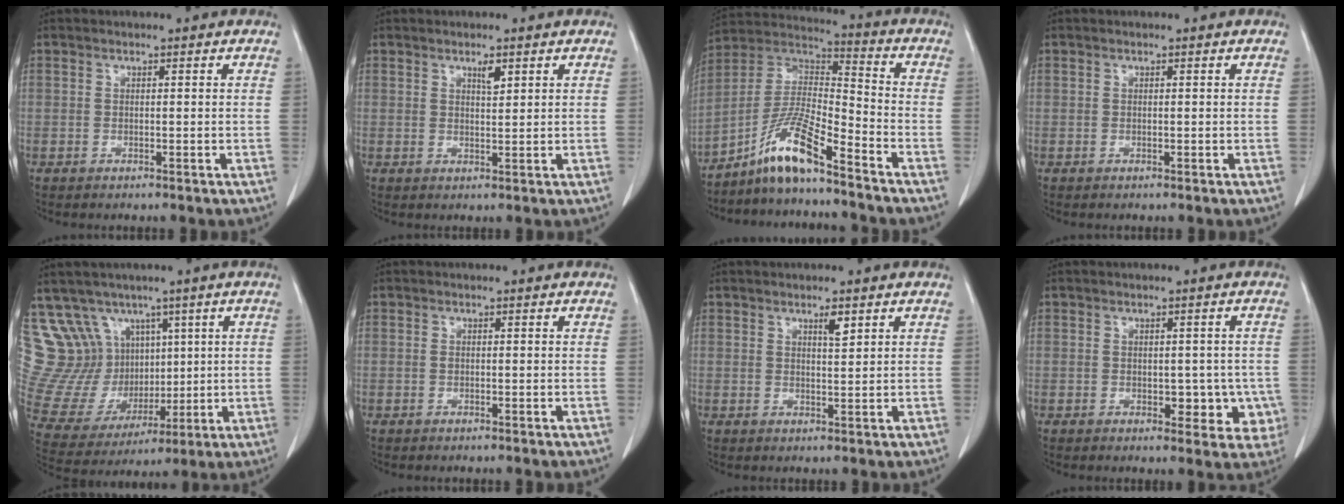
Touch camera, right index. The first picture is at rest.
{"total": 1.9, "force": [1.1, 0.5, 1.4], "torque": [-0.024, -0.002, 0.020]}
{"total": 11.1, "force": [-8.0, 0.7, 7.6], "torque": [-0.159, 0.007, -0.154]}
{"total": 0.0}
{"total": 17.8, "force": [9.2, 13.9, 6.4], "torque": [-0.158, 0.068, 0.210]}
{"total": 0.0}
{"total": 2.0, "force": [1.2, 0.3, 1.5], "torque": [-0.028, -0.003, 0.021]}
{"total": 5.3, "force": [-0.9, 3.7, 3.7], "torque": [-0.019, 0.010, -0.003]}